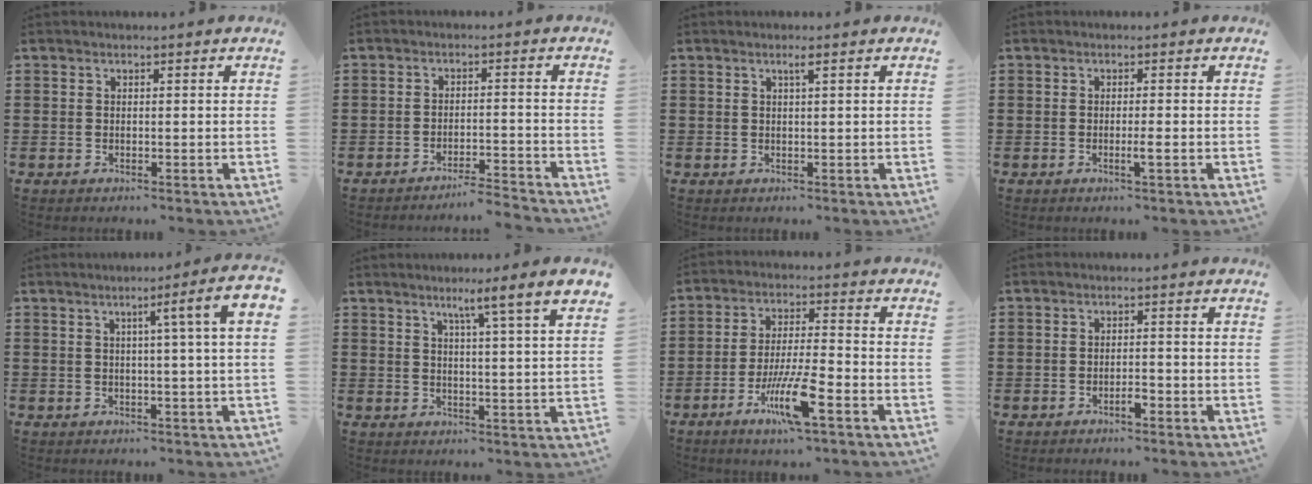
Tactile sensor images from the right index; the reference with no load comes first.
{"total": 3.4, "force": [-3.3, -0.2, 0.4], "torque": [-0.012, -0.003, -0.071]}
{"total": 1.2, "force": [0.5, 0.0, 1.1], "torque": [-0.020, 0.000, 0.008]}
{"total": 1.7, "force": [-0.6, -0.1, 1.6], "torque": [-0.033, -0.006, -0.015]}
{"total": 6.0, "force": [1.1, -0.4, 5.9], "torque": [-0.103, -0.010, 0.010]}
{"total": 4.7, "force": [2.8, -0.9, 3.6], "torque": [-0.066, -0.022, 0.035]}
{"total": 9.3, "force": [-4.6, 1.5, 8.0], "torque": [-0.164, -0.008, -0.087]}
{"total": 1.8, "force": [-1.1, 0.5, 1.4], "torque": [-0.028, 0.000, -0.019]}